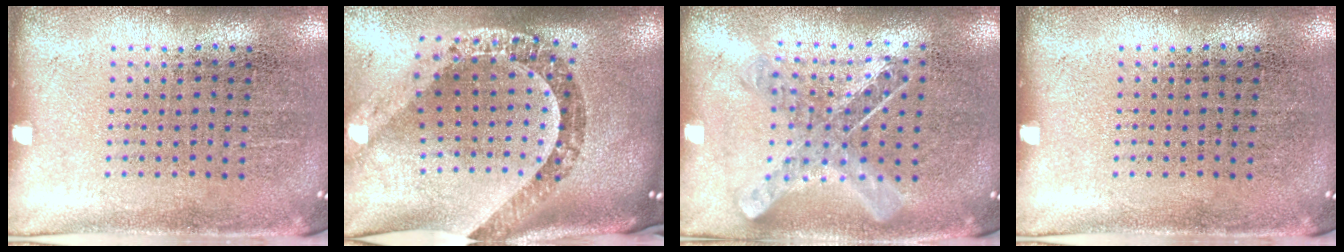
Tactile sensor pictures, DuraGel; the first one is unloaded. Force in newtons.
{"total": 2.5, "press": 2.0, "slide": 1.5}
{"total": 1.0, "press": 1.0, "slide": 0.1}
{"total": 0.0}